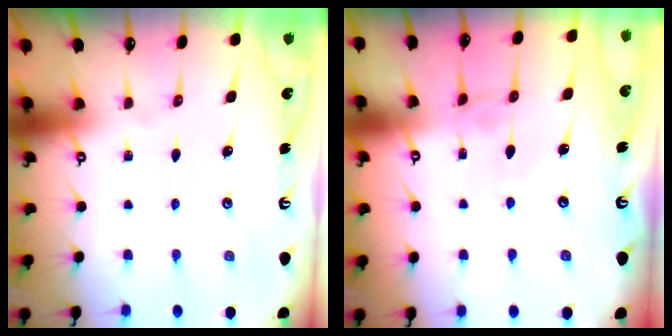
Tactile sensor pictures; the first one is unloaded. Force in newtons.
{"total": 2.0, "press": 2.0, "slide": 0.2}